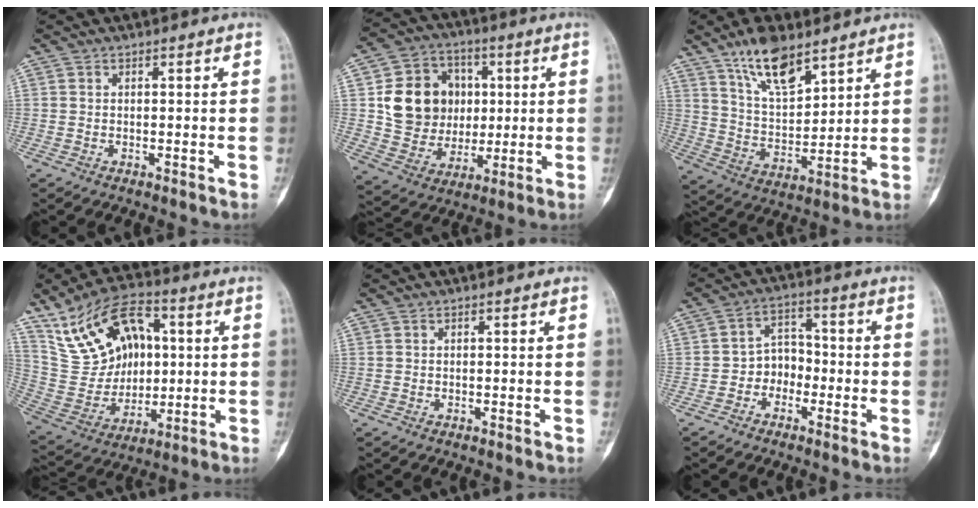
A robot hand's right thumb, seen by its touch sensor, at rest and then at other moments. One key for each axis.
{"total": 15.8, "fx": 2.3, "fy": 13.6, "fz": 7.7, "tx": -0.092, "ty": 0.008, "tz": 0.050}
{"total": 12.2, "fx": 8.3, "fy": 4.8, "fz": 7.5, "tx": -0.119, "ty": -0.049, "tz": 0.162}
{"total": 19.1, "fx": 6.0, "fy": 12.9, "fz": 12.8, "tx": -0.194, "ty": 0.005, "tz": 0.122}
{"total": 0.0}
{"total": 5.5, "fx": -2.1, "fy": 4.4, "fz": 2.5, "tx": -0.009, "ty": 0.029, "tz": -0.048}